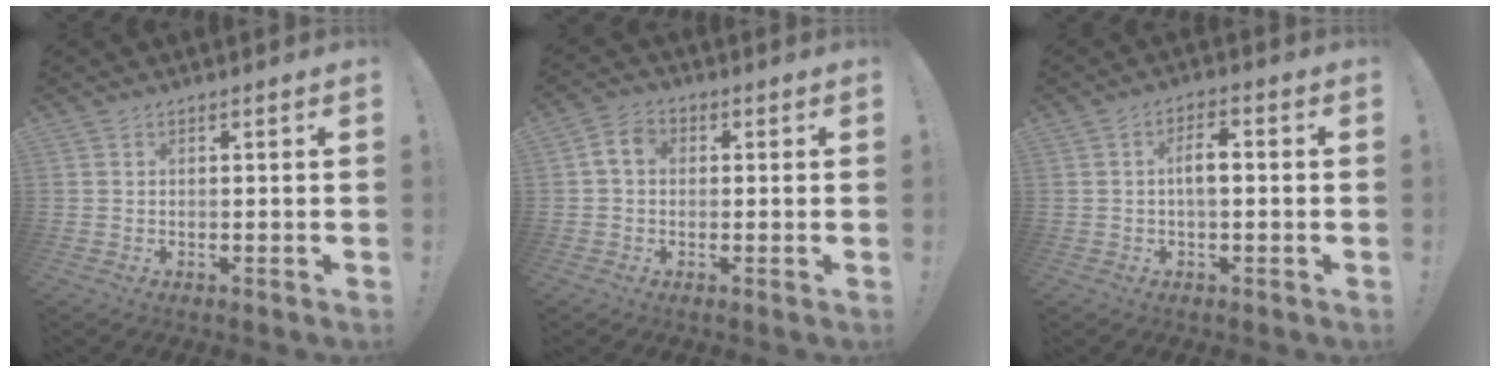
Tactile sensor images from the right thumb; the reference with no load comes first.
{"total": 4.9, "force": [0.4, 3.5, 3.4], "torque": [-0.058, 0.013, 0.010]}
{"total": 5.5, "force": [-0.3, 2.3, 5.0], "torque": [-0.093, 0.009, -0.009]}